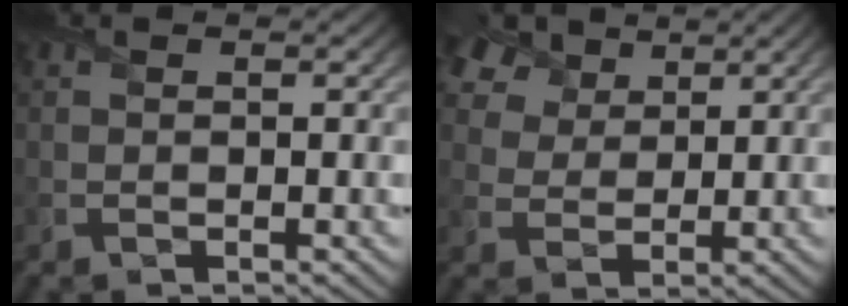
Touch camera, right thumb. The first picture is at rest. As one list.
[{"total": 8.5, "force": [5.4, 5.2, 4.1], "torque": [-0.112, 0.022, 0.089]}]